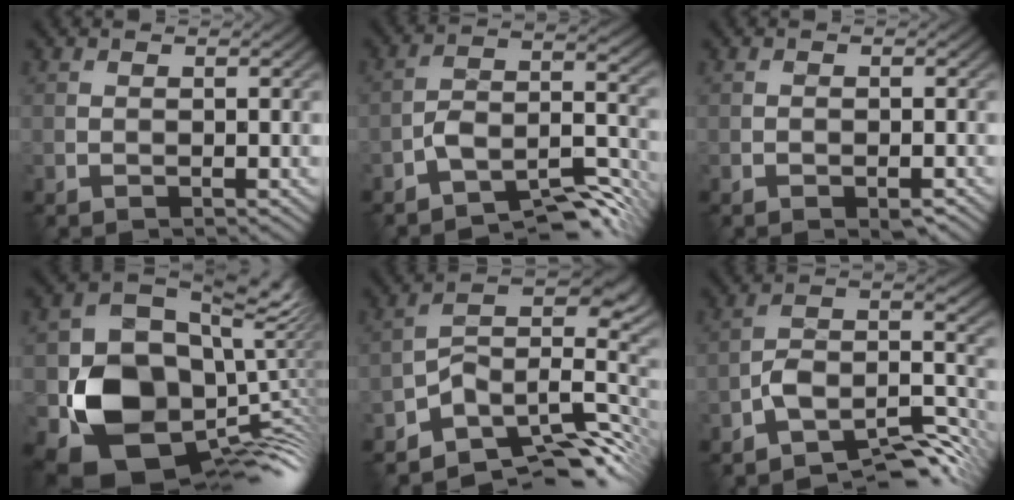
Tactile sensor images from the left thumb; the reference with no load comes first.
{"total": 8.6, "force": [-6.6, 2.5, 4.8], "torque": [-0.075, 0.003, -0.126]}
{"total": 1.7, "force": [-1.1, 0.6, 1.2], "torque": [-0.016, -0.001, -0.016]}
{"total": 15.6, "force": [-2.1, 12.3, 9.3], "torque": [-0.168, -0.041, -0.029]}
{"total": 10.8, "force": [-6.9, 5.1, 6.5], "torque": [-0.098, -0.001, -0.116]}
{"total": 9.3, "force": [-6.7, 3.2, 5.5], "torque": [-0.083, -0.001, -0.134]}